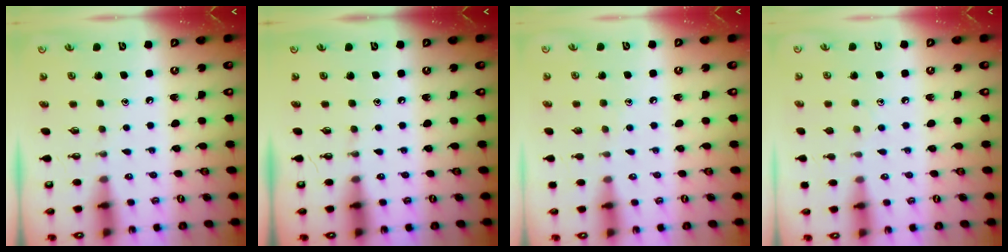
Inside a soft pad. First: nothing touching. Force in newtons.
{"total": 0.0}
{"total": 3.7, "press": 3.7, "slide": 0.4}
{"total": 5.8, "press": 5.8, "slide": 0.5}